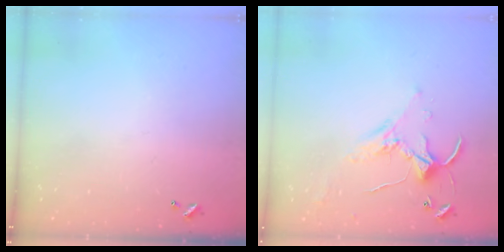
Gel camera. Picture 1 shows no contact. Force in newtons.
{"total": 1.5, "press": 1.5, "slide": 0.3}